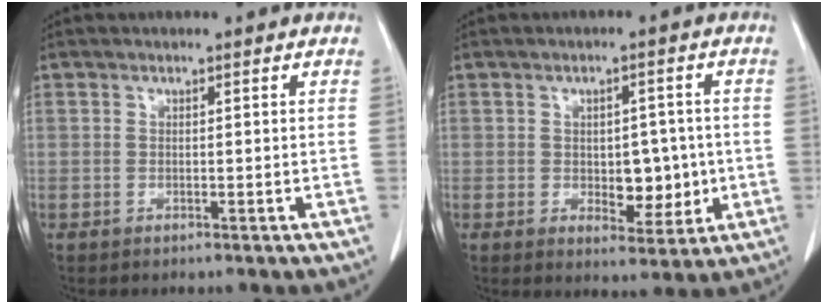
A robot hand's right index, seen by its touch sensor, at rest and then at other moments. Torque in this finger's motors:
{"motor_torque": [0.31, 0.24, 0.07, 0.04]}